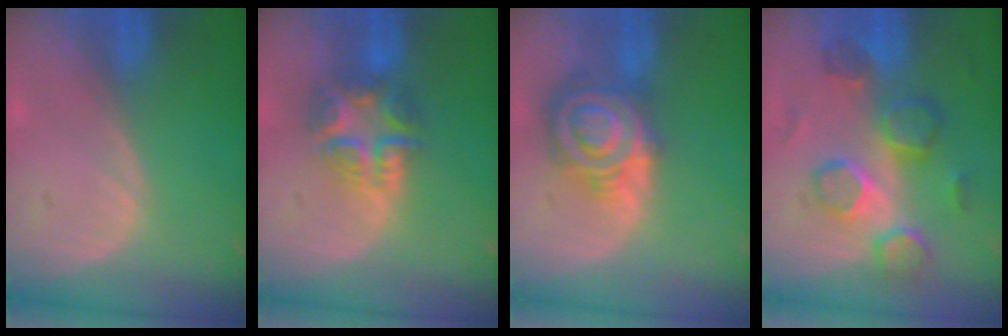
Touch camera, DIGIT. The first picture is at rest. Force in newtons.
{"total": 7.6, "press": 6.5, "slide": 3.8}
{"total": 9.1, "press": 9.0, "slide": 0.5}
{"total": 8.7, "press": 8.4, "slide": 2.2}